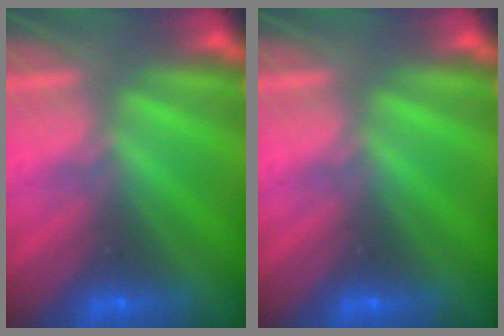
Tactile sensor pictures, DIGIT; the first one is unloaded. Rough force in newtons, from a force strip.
{"total": 0.0}